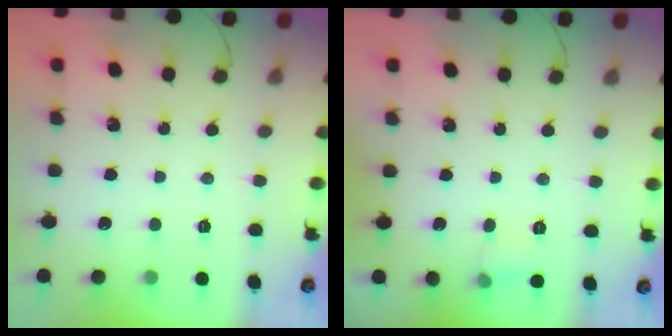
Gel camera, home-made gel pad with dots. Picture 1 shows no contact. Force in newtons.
{"total": 4.6, "press": 4.4, "slide": 1.4}